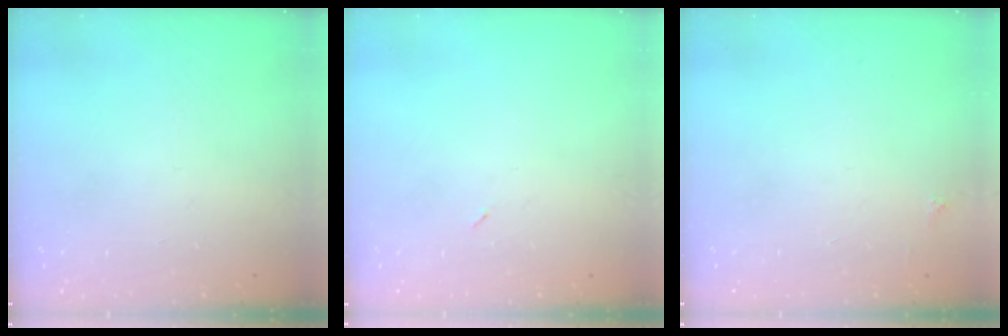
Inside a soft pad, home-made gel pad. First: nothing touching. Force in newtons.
{"total": 2.2, "press": 2.1, "slide": 0.9}
{"total": 2.0, "press": 2.0, "slide": 0.3}